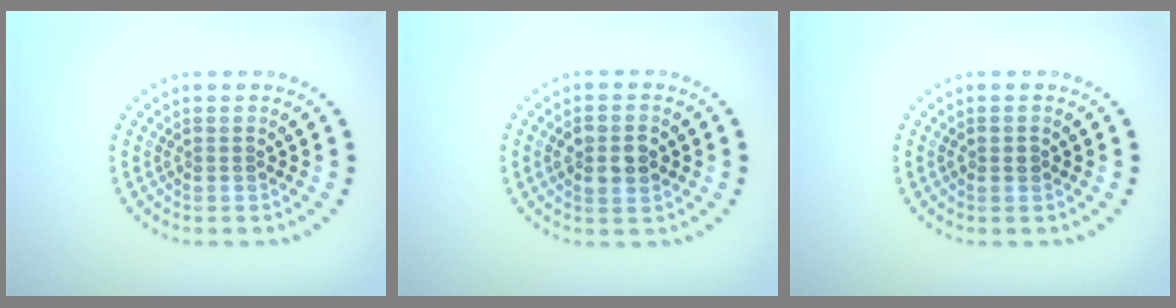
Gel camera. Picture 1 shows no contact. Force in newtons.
{"total": 2.7, "press": 2.7, "slide": 0.3}
{"total": 1.0, "press": 1.0, "slide": 0.1}